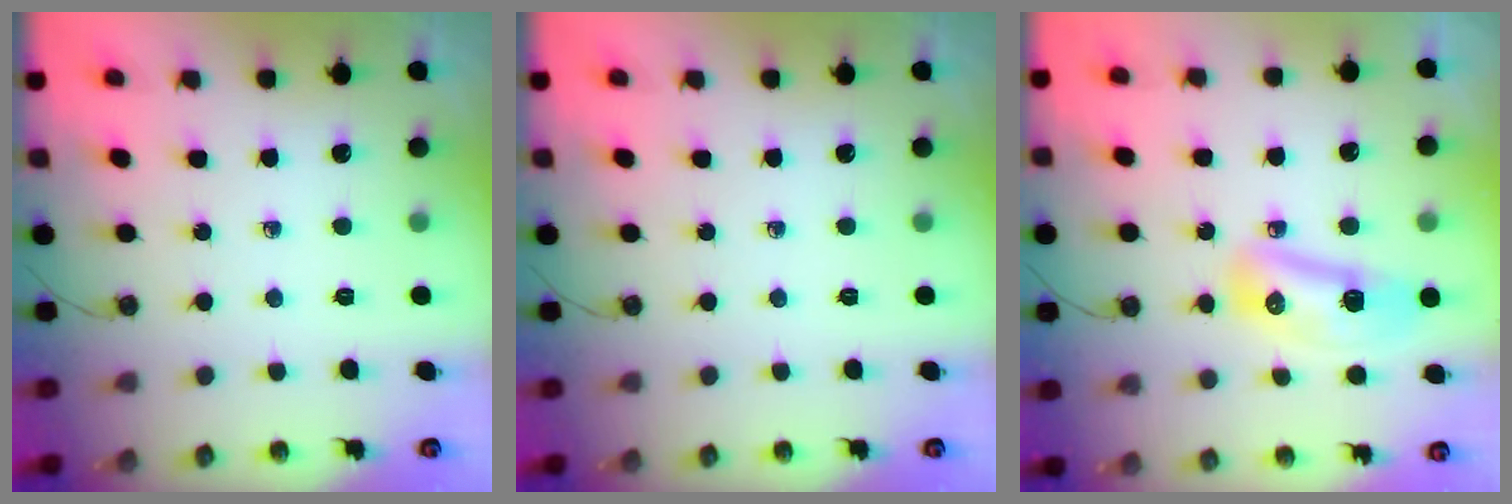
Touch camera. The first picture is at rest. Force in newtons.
{"total": 0.0}
{"total": 10.5, "press": 10.4, "slide": 1.3}